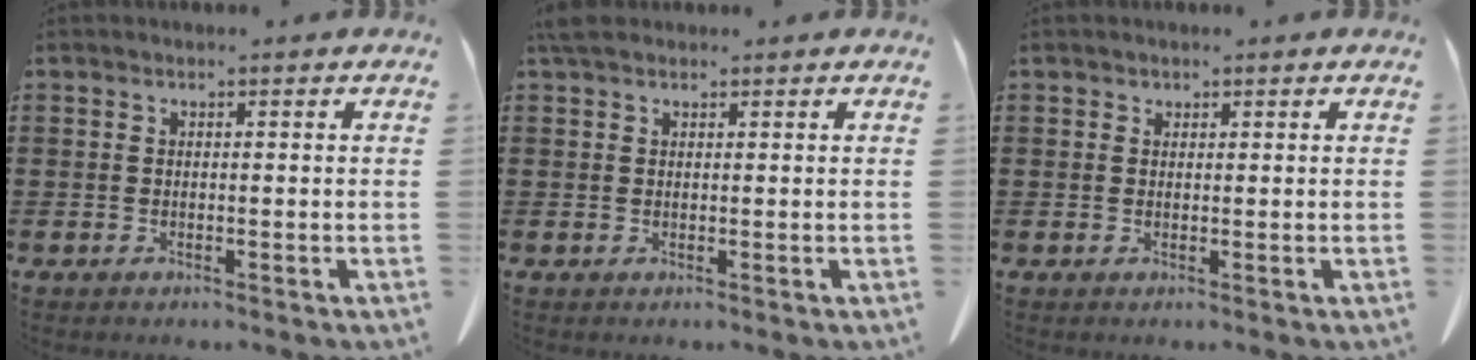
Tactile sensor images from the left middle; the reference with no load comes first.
{"total": 2.0, "force": [1.5, 0.9, 0.9], "torque": [-0.024, 0.007, 0.028]}
{"total": 0.6, "force": [0.4, 0.4, 0.0], "torque": [-0.002, 0.001, 0.008]}